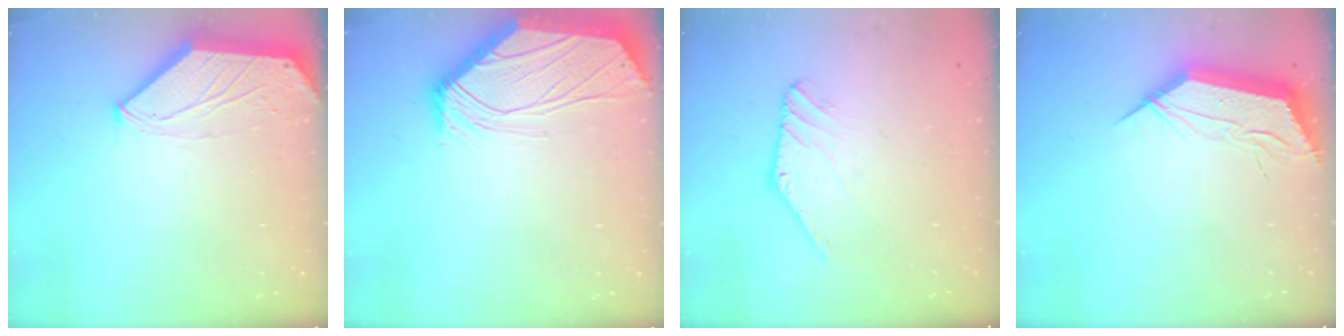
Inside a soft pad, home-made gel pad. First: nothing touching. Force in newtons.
{"total": 0.9, "press": 0.8, "slide": 0.4}
{"total": 1.4, "press": 1.4, "slide": 0.0}
{"total": 13.9, "press": 13.9, "slide": 0.7}